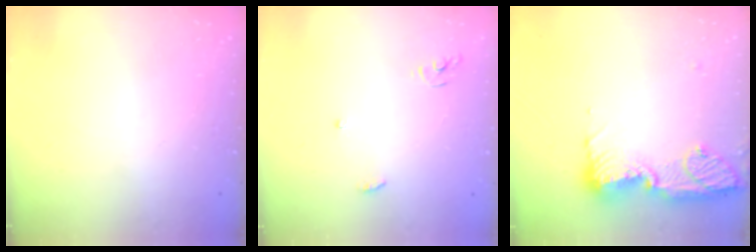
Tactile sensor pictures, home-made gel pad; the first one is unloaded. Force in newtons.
{"total": 3.8, "press": 3.8, "slide": 0.4}
{"total": 17.6, "press": 16.5, "slide": 6.2}